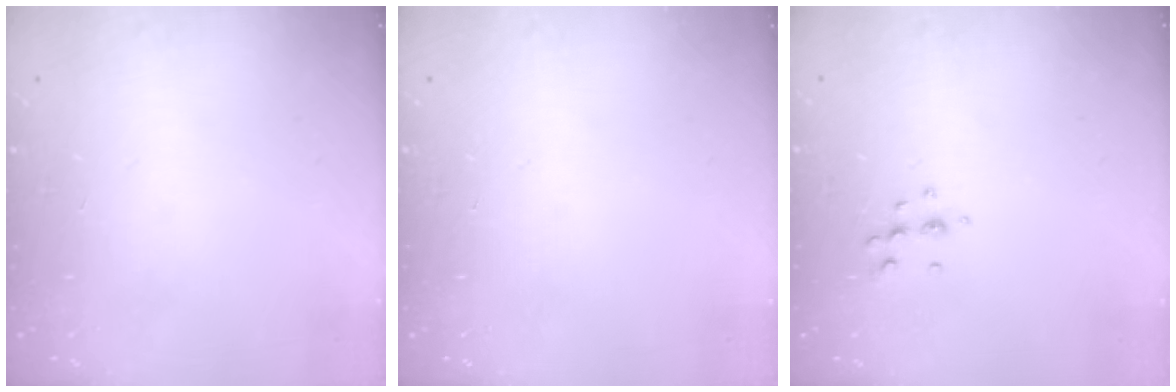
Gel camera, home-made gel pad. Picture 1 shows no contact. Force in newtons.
{"total": 0.0}
{"total": 5.7, "press": 5.6, "slide": 1.0}